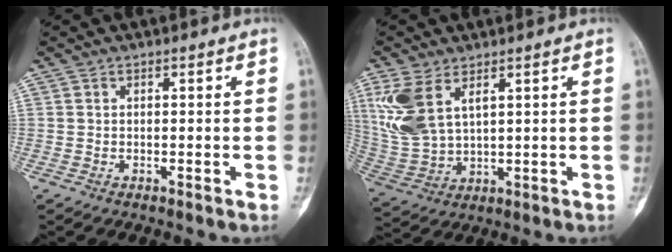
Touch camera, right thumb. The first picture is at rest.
{"total": 11.1, "force": [4.9, 6.0, 7.9], "torque": [-0.176, -0.005, 0.116]}